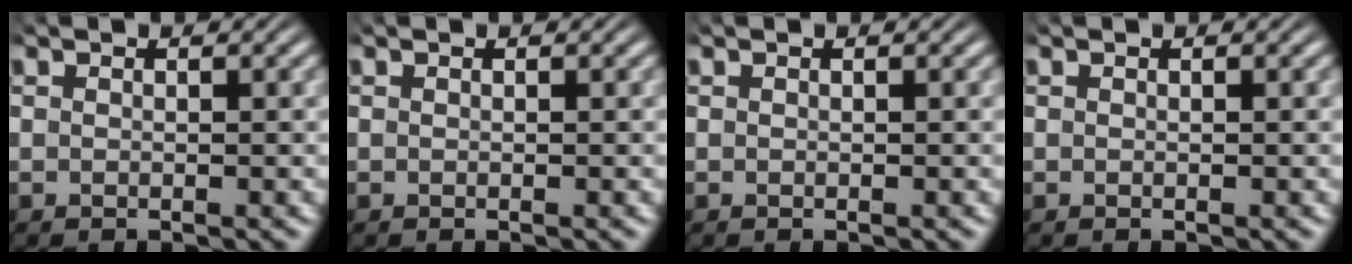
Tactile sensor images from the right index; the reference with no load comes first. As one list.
[{"total": 0.0}, {"total": 0.0}, {"total": 0.0}]